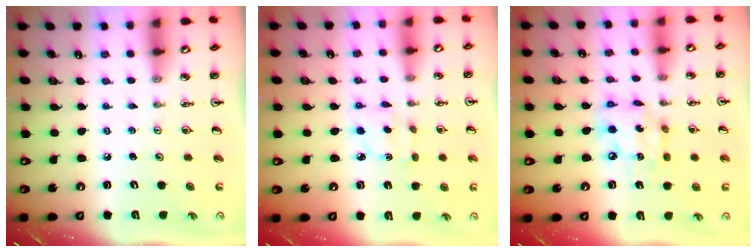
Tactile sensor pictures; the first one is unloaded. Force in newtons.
{"total": 3.4, "press": 3.3, "slide": 0.7}
{"total": 11.9, "press": 11.9, "slide": 1.3}